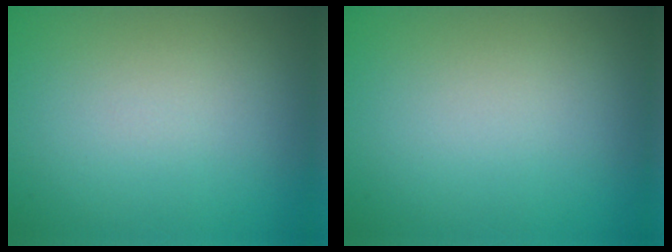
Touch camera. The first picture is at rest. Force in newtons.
{"total": 0.0}